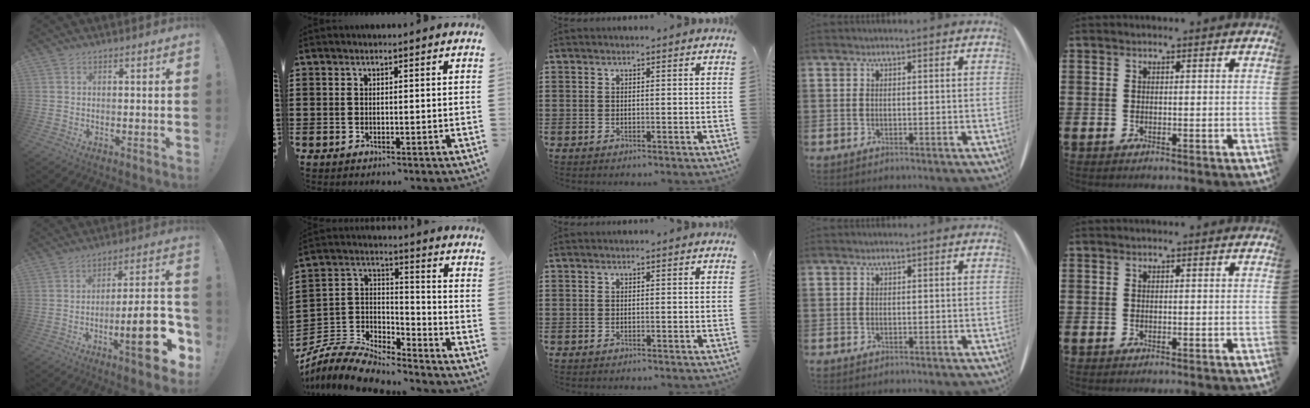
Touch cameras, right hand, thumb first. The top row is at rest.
{"thumb": {"total": 18.6, "force": [-6.8, 4.5, 16.7], "torque": [-0.228, 0.029, -0.098]}, "index": {"total": 7.7, "force": [-7.2, 1.6, 1.9], "torque": [-0.055, 0.001, -0.149]}}